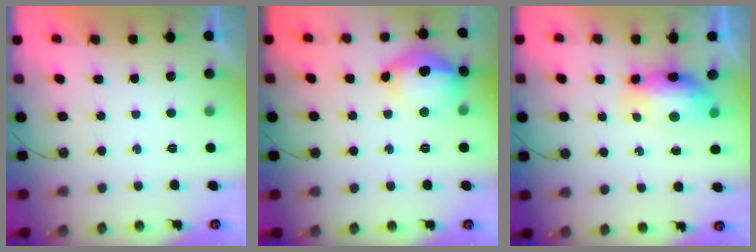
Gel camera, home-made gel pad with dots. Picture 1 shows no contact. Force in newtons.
{"total": 14.6, "press": 14.5, "slide": 1.8}
{"total": 8.6, "press": 8.5, "slide": 1.0}